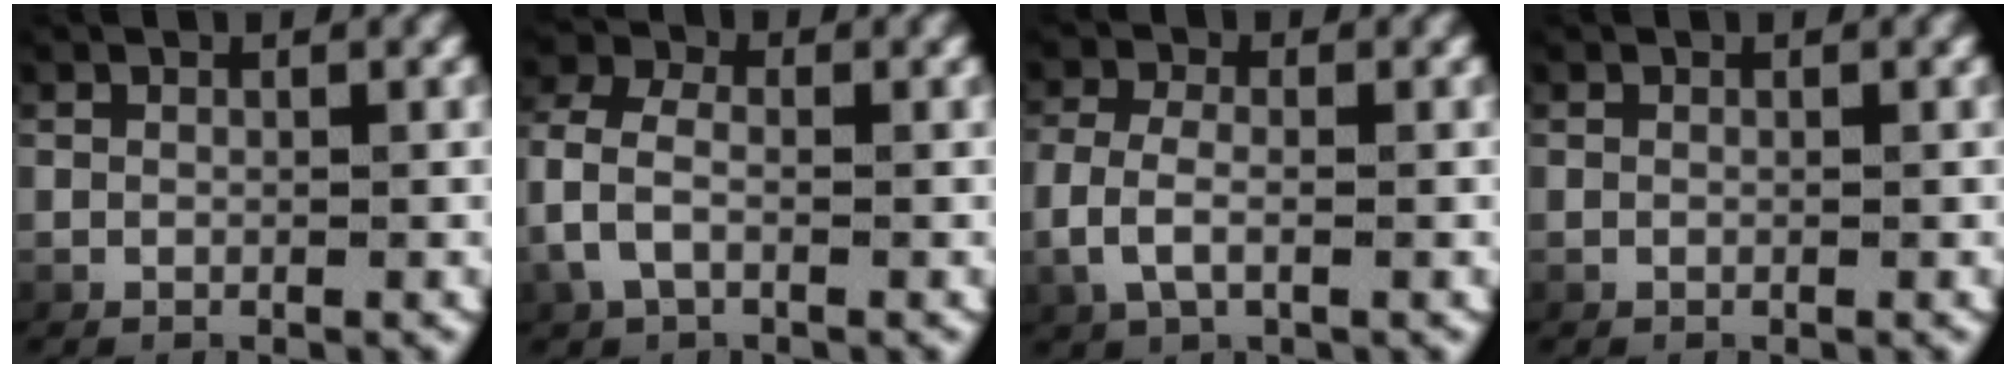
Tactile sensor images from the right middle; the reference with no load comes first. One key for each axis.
{"total": 2.9, "fx": -0.4, "fy": 2.0, "fz": 2.0, "tx": -0.062, "ty": 0.000, "tz": -0.008}
{"total": 2.8, "fx": -0.5, "fy": 1.5, "fz": 2.3, "tx": -0.065, "ty": -0.004, "tz": -0.004}
{"total": 0.0}